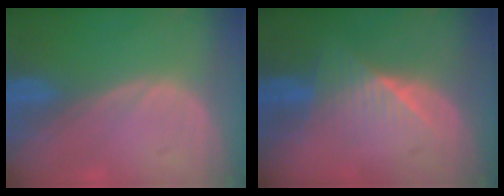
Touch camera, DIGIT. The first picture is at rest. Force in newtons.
{"total": 6.0, "press": 5.4, "slide": 2.7}